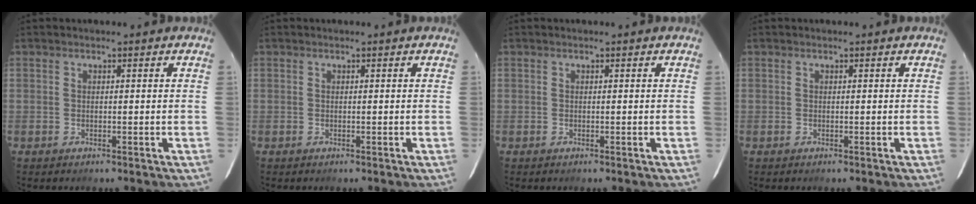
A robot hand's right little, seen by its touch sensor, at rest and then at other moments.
{"total": 0.0}
{"total": 0.0}
{"total": 0.0}